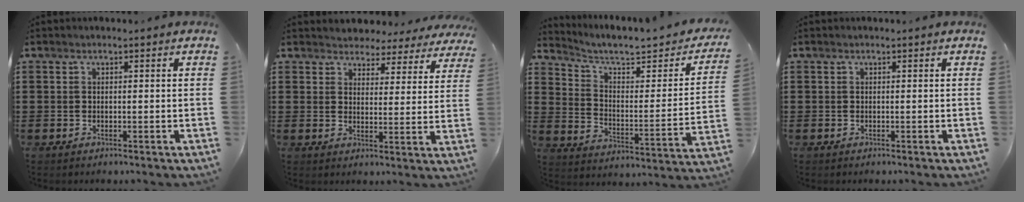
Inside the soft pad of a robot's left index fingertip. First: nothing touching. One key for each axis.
{"total": 4.0, "fx": 3.9, "fy": 0.9, "fz": -0.1, "tx": -0.022, "ty": -0.020, "tz": 0.068}
{"total": 5.2, "fx": 4.1, "fy": 1.4, "fz": 2.8, "tx": -0.078, "ty": -0.029, "tz": 0.064}
{"total": 0.0}